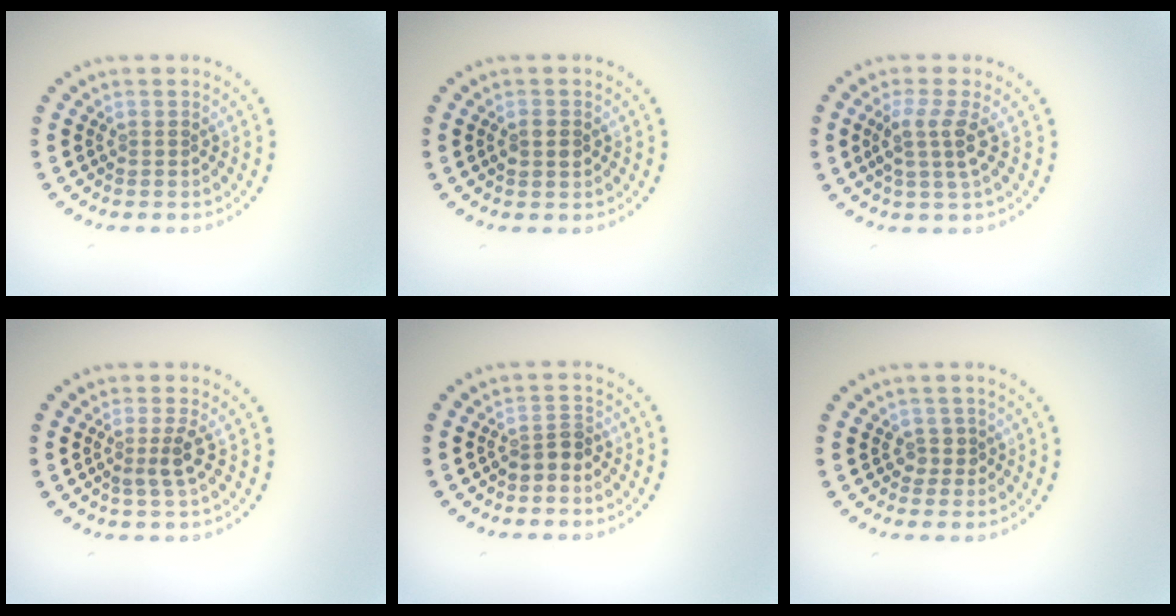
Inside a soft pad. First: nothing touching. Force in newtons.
{"total": 1.4, "press": 1.4, "slide": 0.1}
{"total": 2.7, "press": 2.2, "slide": 1.5}
{"total": 2.0, "press": 1.5, "slide": 1.3}
{"total": 1.7, "press": 1.5, "slide": 0.9}
{"total": 1.3, "press": 1.1, "slide": 0.7}